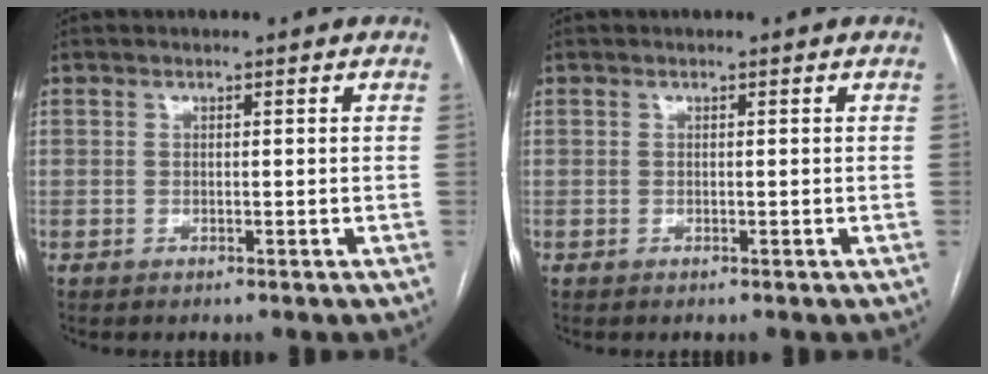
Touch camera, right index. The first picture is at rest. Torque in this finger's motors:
{"motor_torque": [0.00, 0.00, 0.00, 0.00]}